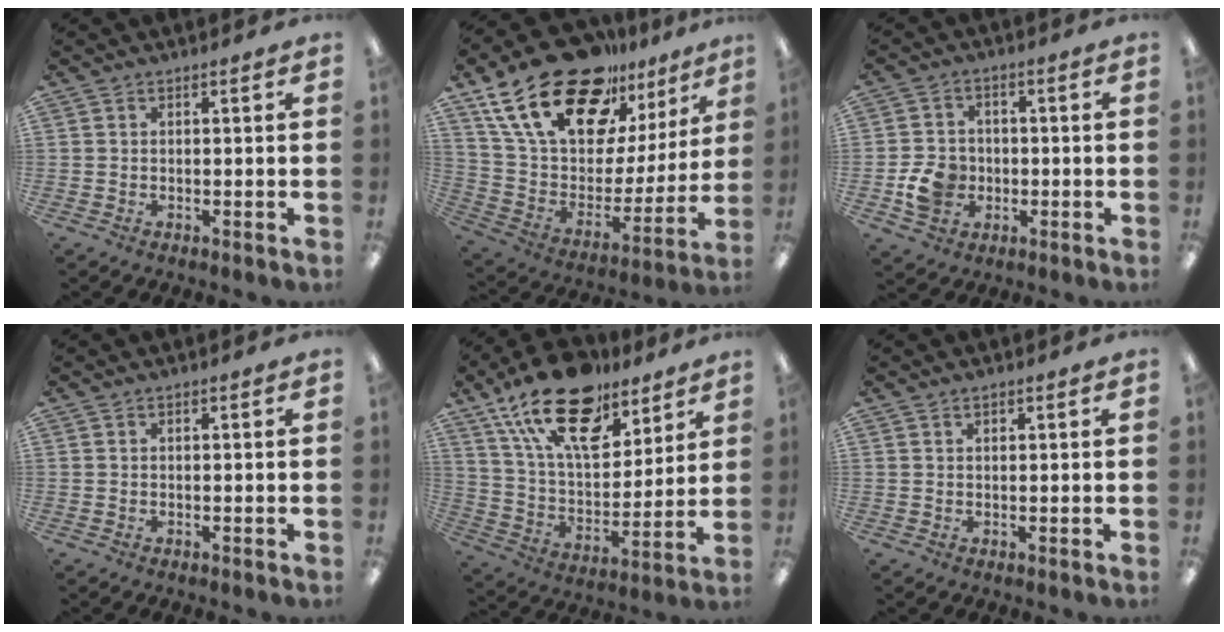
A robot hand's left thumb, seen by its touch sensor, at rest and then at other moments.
{"total": 26.0, "force": [18.0, 12.4, 14.2], "torque": [-0.267, -0.108, 0.323]}
{"total": 7.7, "force": [-2.0, 6.5, 3.6], "torque": [-0.072, 0.014, -0.031]}
{"total": 0.0}
{"total": 22.1, "force": [14.8, 10.7, 12.5], "torque": [-0.223, -0.078, 0.265]}
{"total": 0.9, "force": [0.6, 0.4, 0.5], "torque": [-0.010, 0.001, 0.011]}